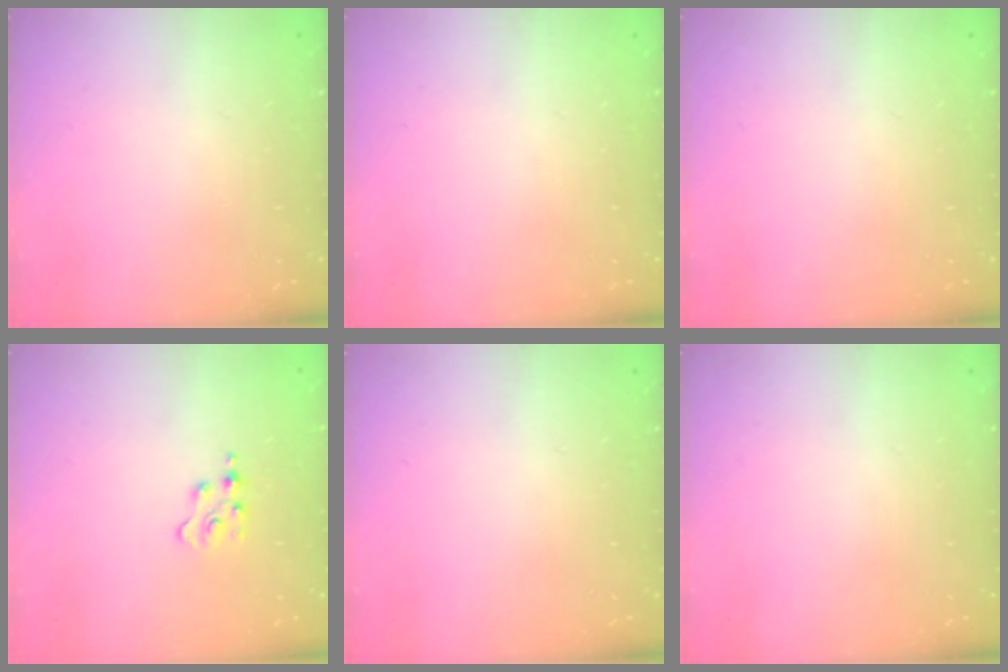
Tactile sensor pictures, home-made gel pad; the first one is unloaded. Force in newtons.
{"total": 0.0}
{"total": 0.0}
{"total": 2.3, "press": 2.3, "slide": 0.3}
{"total": 0.0}
{"total": 0.0}